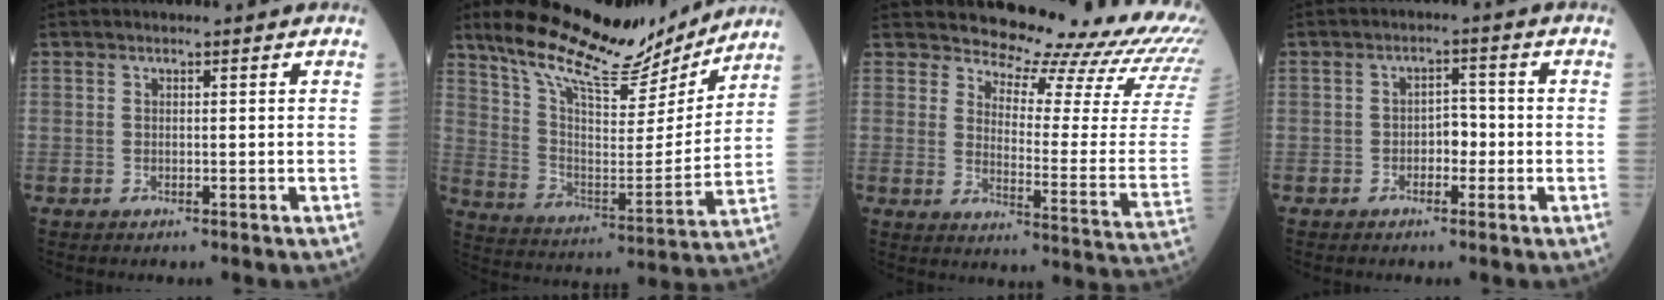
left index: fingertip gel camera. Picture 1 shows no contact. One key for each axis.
{"total": 19.6, "fx": 16.6, "fy": 4.4, "fz": 9.5, "tx": -0.170, "ty": -0.007, "tz": 0.272}
{"total": 19.1, "fx": 18.6, "fy": 1.4, "fz": 4.0, "tx": -0.056, "ty": -0.141, "tz": 0.200}
{"total": 2.8, "fx": -1.1, "fy": 1.6, "fz": 2.0, "tx": -0.023, "ty": 0.006, "tz": -0.023}